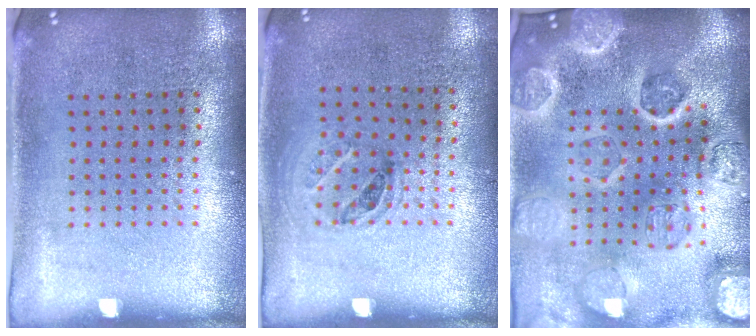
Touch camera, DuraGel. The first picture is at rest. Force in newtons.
{"total": 1.0, "press": 0.7, "slide": 0.7}
{"total": 5.0, "press": 4.4, "slide": 2.4}